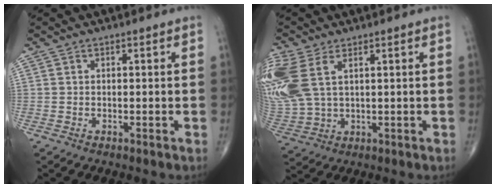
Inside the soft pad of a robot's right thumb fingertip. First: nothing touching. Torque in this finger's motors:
{"motor_torque": [0.48, 0.75, 1.87, 0.90, 0.30]}